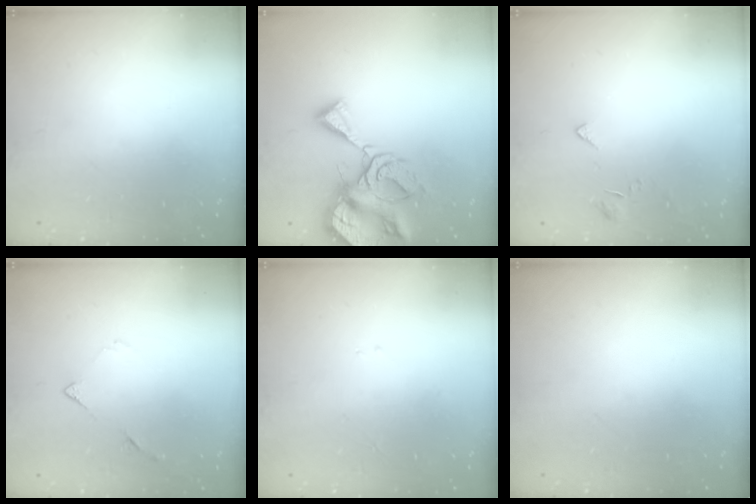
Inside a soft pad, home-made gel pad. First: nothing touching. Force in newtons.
{"total": 14.4, "press": 14.3, "slide": 1.5}
{"total": 2.7, "press": 2.6, "slide": 0.5}
{"total": 5.0, "press": 5.0, "slide": 0.6}
{"total": 2.3, "press": 2.3, "slide": 0.3}
{"total": 0.0}